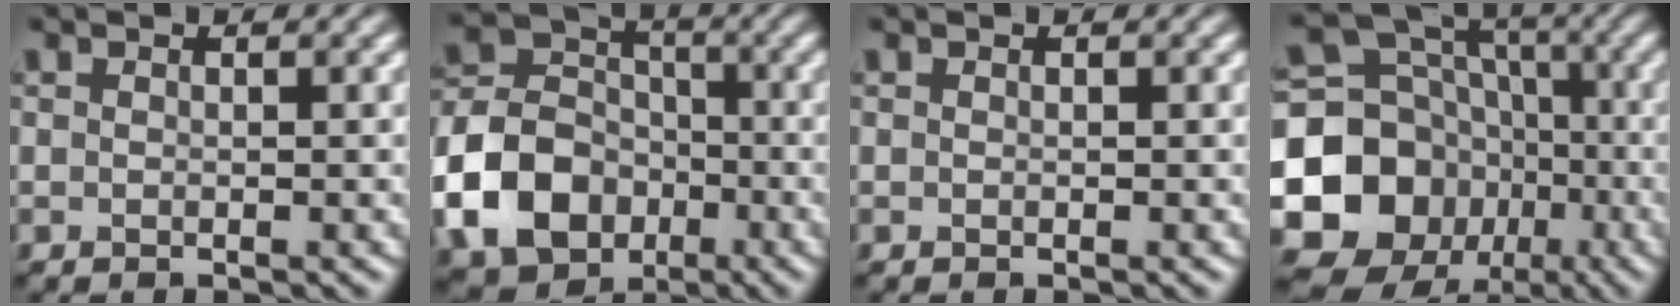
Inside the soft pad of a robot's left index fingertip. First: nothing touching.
{"total": 8.8, "force": [-3.9, 6.6, 4.2], "torque": [-0.098, -0.004, -0.072]}
{"total": 0.0}
{"total": 12.9, "force": [-3.9, 11.4, 4.5], "torque": [-0.115, -0.017, -0.079]}